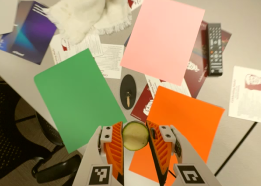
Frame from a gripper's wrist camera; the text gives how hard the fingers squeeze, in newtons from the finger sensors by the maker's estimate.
{"total": 12.4, "left": 13.0, "right": 11.8}